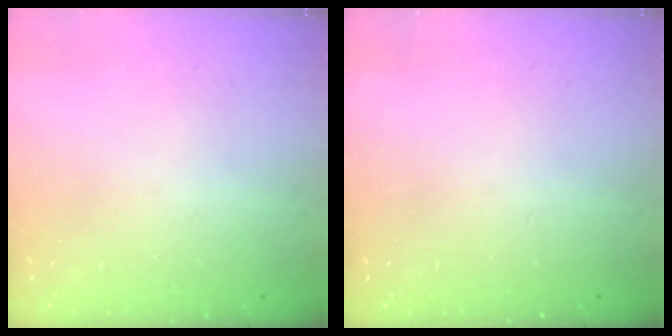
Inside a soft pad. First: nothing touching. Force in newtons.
{"total": 0.0}